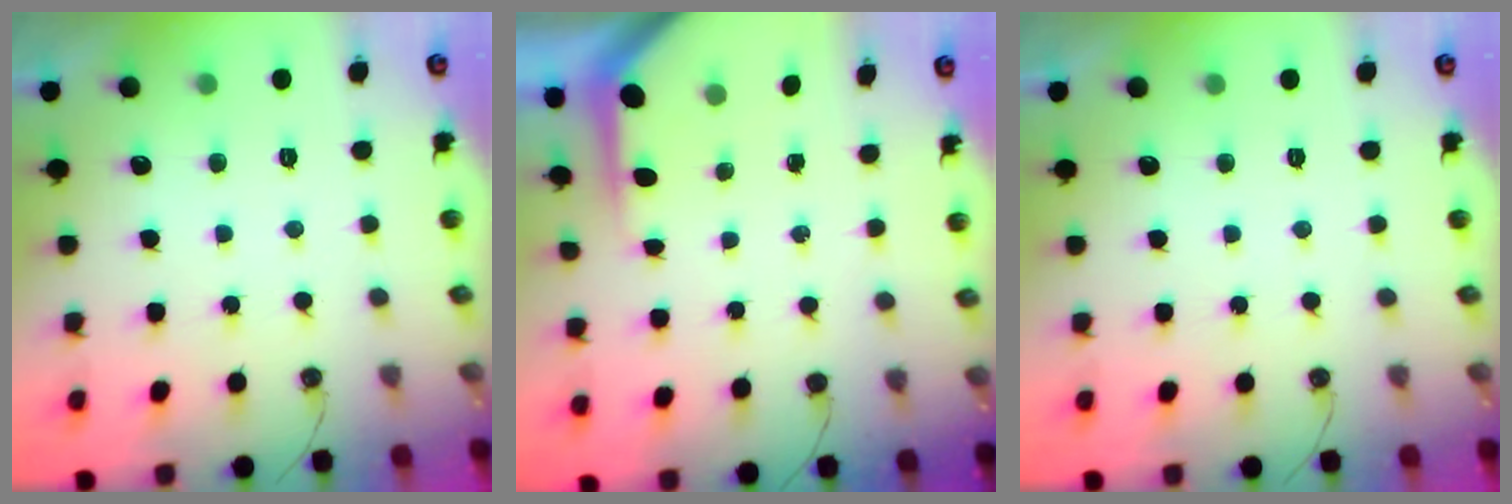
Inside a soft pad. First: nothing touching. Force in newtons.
{"total": 3.7, "press": 3.7, "slide": 0.3}
{"total": 0.6, "press": 0.5, "slide": 0.2}